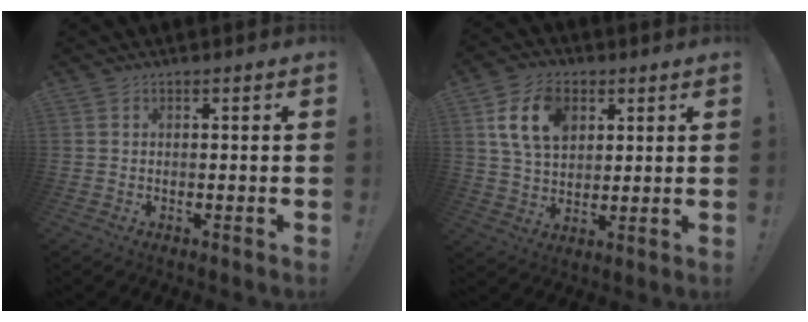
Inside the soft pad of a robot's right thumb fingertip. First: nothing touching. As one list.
[{"total": 13.7, "force": [5.5, 9.4, 8.3], "torque": [-0.153, 0.000, 0.107]}]